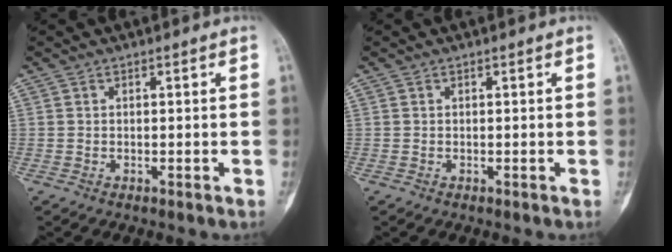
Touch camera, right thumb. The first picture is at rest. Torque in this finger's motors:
{"motor_torque": [0.01, 0.01, 0.04, -0.04, 0.02]}